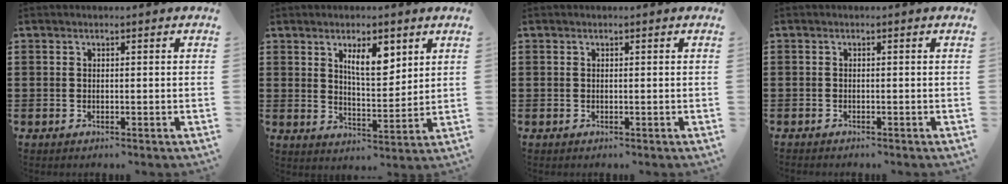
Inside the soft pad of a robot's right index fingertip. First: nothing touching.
{"total": 6.5, "force": [3.5, 2.4, 5.0], "torque": [-0.091, -0.001, 0.057]}
{"total": 0.0}
{"total": 0.6, "force": [-0.6, 0.2, 0.0], "torque": [-0.001, 0.000, -0.012]}